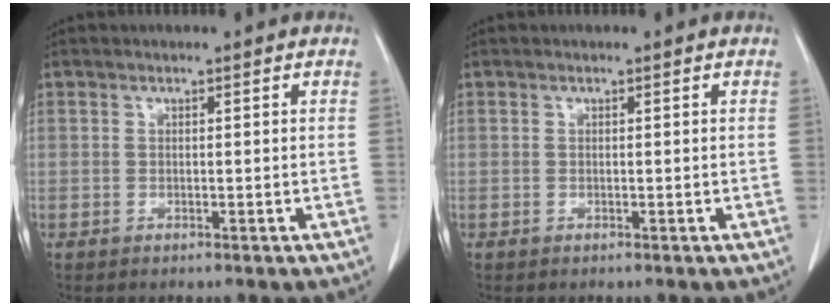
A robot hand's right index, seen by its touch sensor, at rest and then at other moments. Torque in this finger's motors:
{"motor_torque": [0.00, 0.00, 0.01, 0.00]}